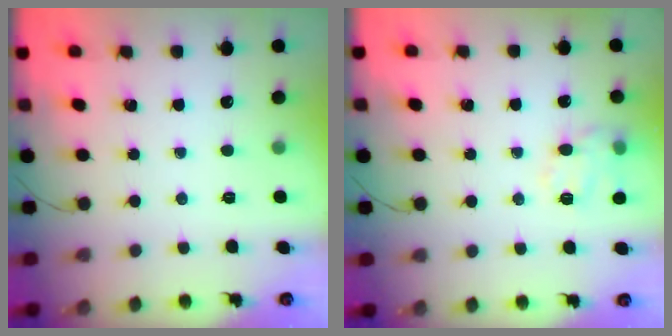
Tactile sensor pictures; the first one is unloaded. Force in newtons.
{"total": 12.3, "press": 12.2, "slide": 1.5}